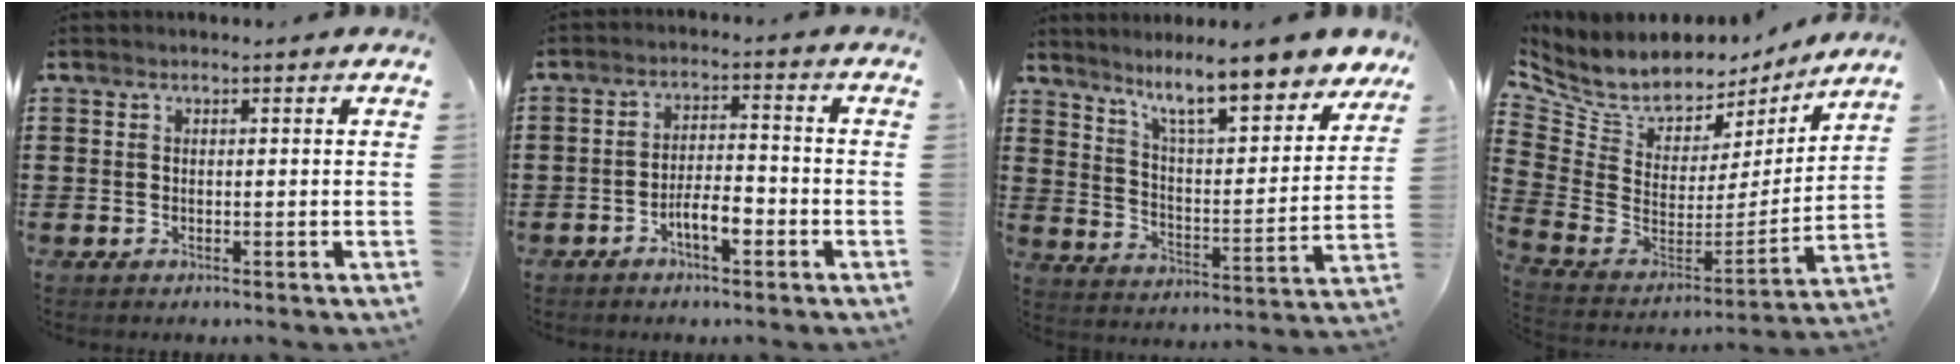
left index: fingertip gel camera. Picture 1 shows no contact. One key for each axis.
{"total": 4.8, "fx": -2.5, "fy": 1.5, "fz": 3.8, "tx": -0.071, "ty": 0.007, "tz": -0.048}
{"total": 10.3, "fx": 8.7, "fy": 0.8, "fz": 5.6, "tx": -0.112, "ty": -0.056, "tz": 0.143}
{"total": 7.2, "fx": 6.1, "fy": 3.5, "fz": 1.4, "tx": -0.072, "ty": -0.050, "tz": 0.111}